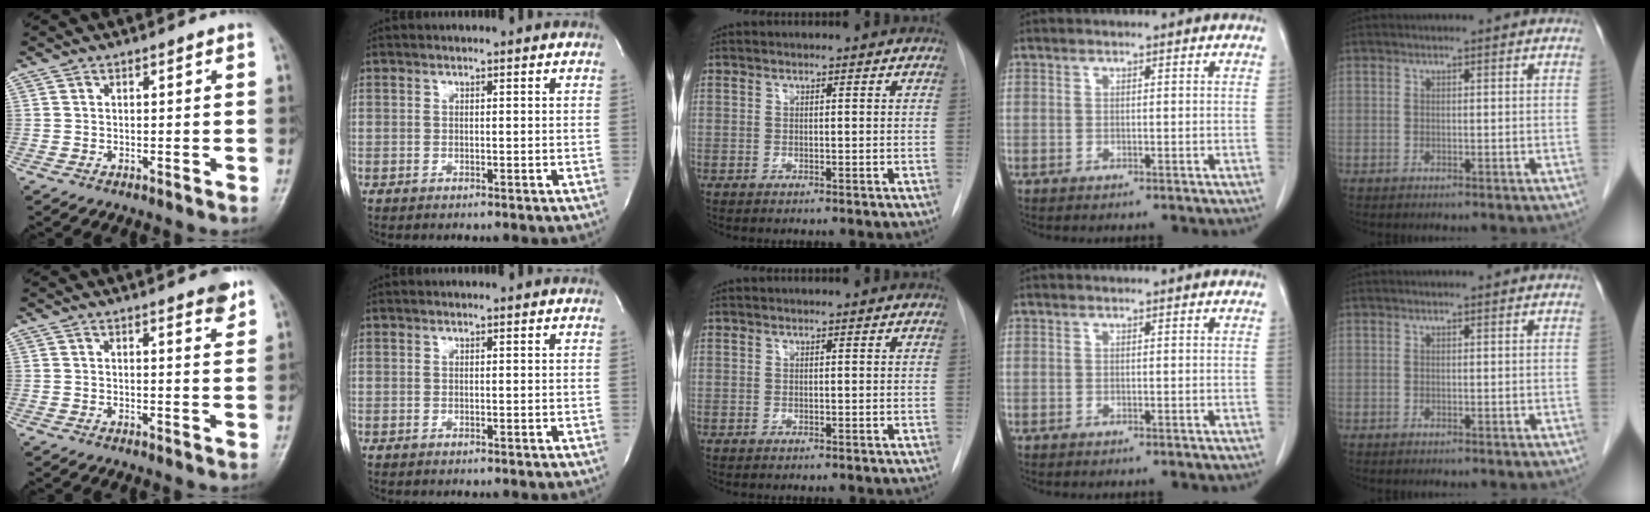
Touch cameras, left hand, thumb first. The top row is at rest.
{"thumb": {"total": 3.2, "force": [2.3, 0.7, 2.1], "torque": [-0.019, -0.013, 0.027]}}